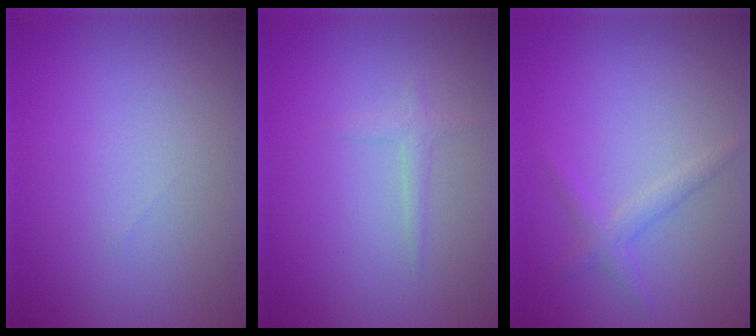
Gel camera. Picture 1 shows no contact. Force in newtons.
{"total": 1.0, "press": 1.0, "slide": 0.1}
{"total": 1.6, "press": 1.6, "slide": 0.1}